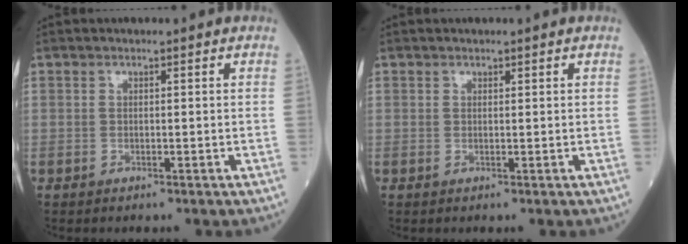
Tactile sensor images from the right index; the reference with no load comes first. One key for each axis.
{"total": 0.0}